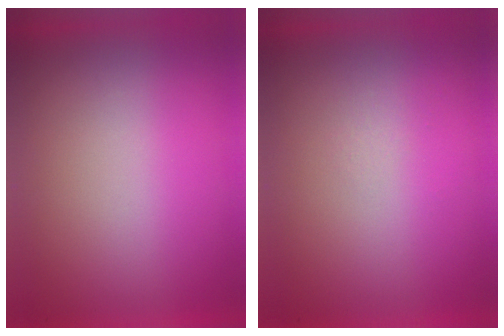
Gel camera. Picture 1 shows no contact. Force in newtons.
{"total": 1.0}